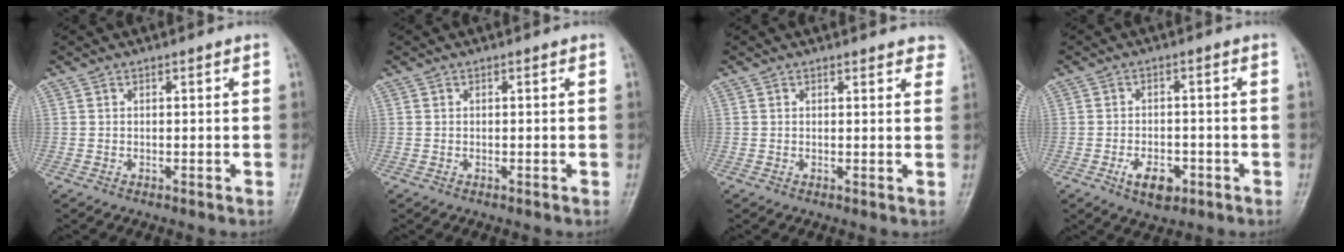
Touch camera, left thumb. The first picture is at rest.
{"total": 0.0}
{"total": 4.0, "force": [3.5, 1.4, 1.2], "torque": [0.010, -0.011, 0.026]}
{"total": 5.5, "force": [-2.5, 3.2, 3.8], "torque": [-0.053, 0.009, -0.035]}